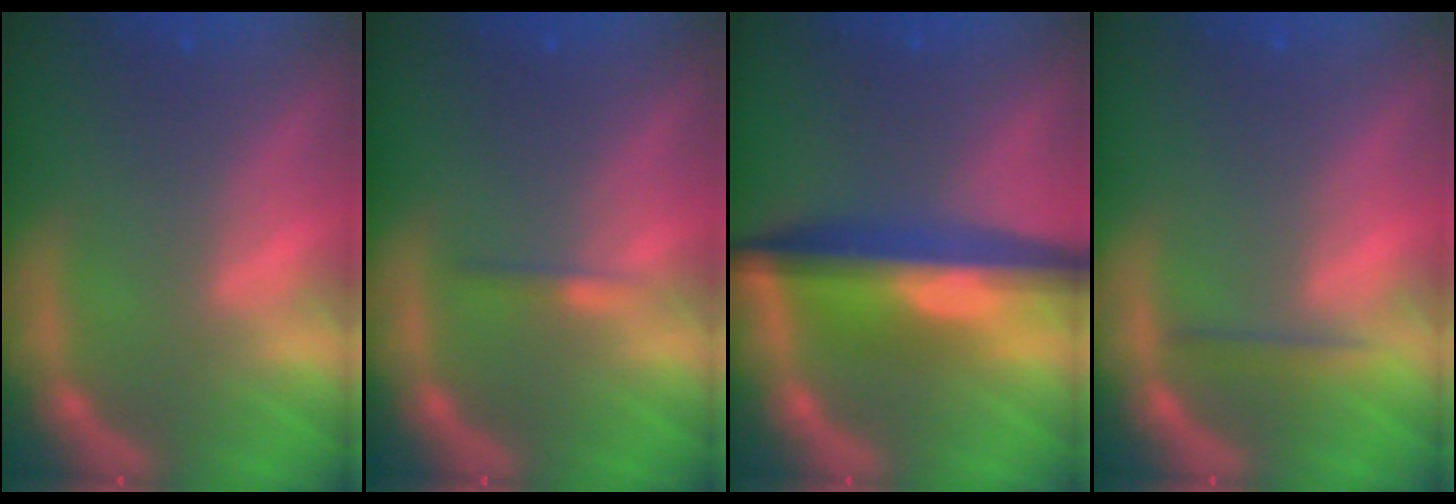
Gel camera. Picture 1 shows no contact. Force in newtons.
{"total": 0.9}
{"total": 8.6}
{"total": 1.4}